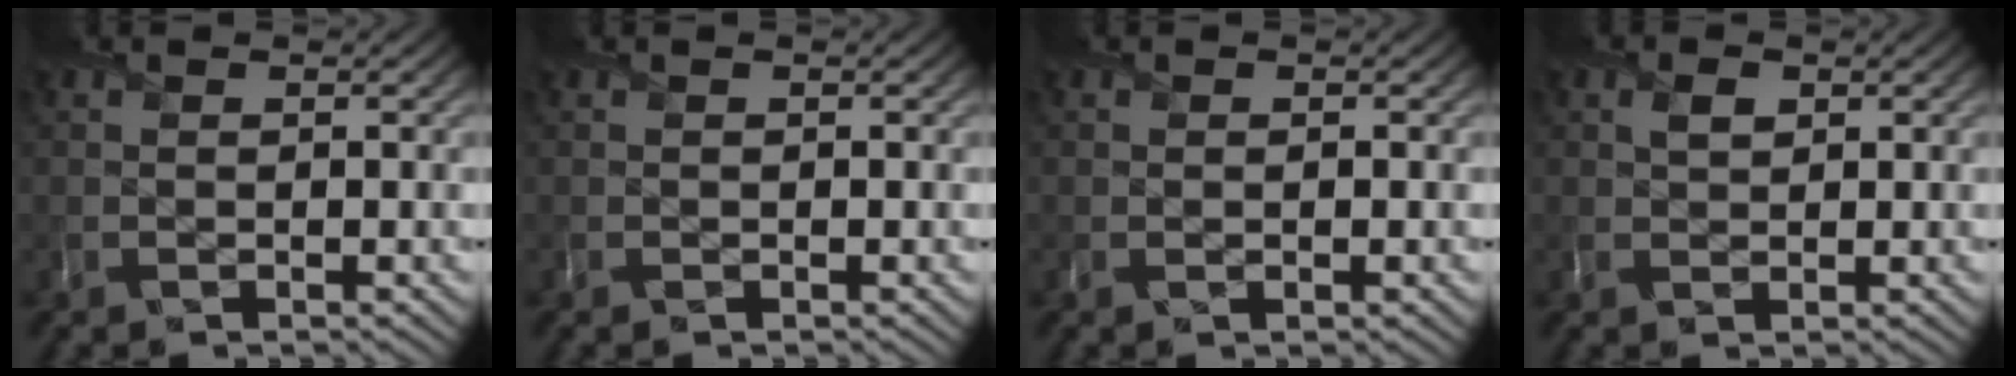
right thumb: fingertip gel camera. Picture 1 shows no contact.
{"total": 0.0}
{"total": 0.0}
{"total": 1.6, "force": [0.7, 1.2, 0.8], "torque": [-0.017, -0.003, 0.013]}